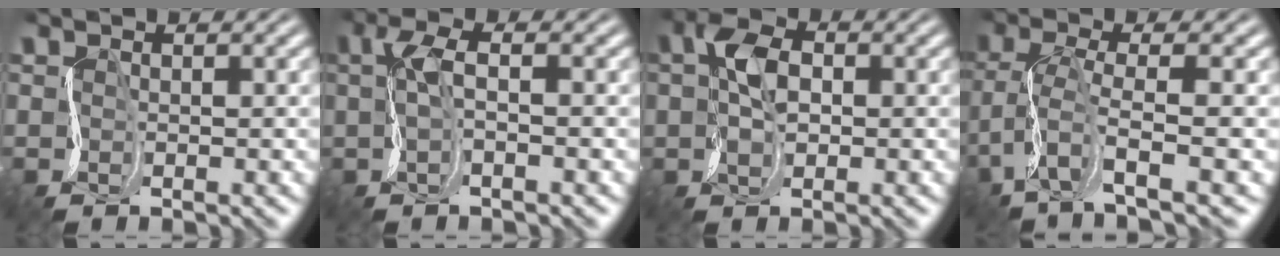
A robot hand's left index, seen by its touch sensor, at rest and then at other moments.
{"total": 2.2, "force": [0.4, 0.5, 2.1], "torque": [-0.051, 0.009, 0.001]}
{"total": 3.8, "force": [0.5, 2.4, 3.0], "torque": [-0.060, 0.012, -0.002]}
{"total": 4.8, "force": [-0.9, 1.2, 4.6], "torque": [-0.104, 0.001, -0.033]}